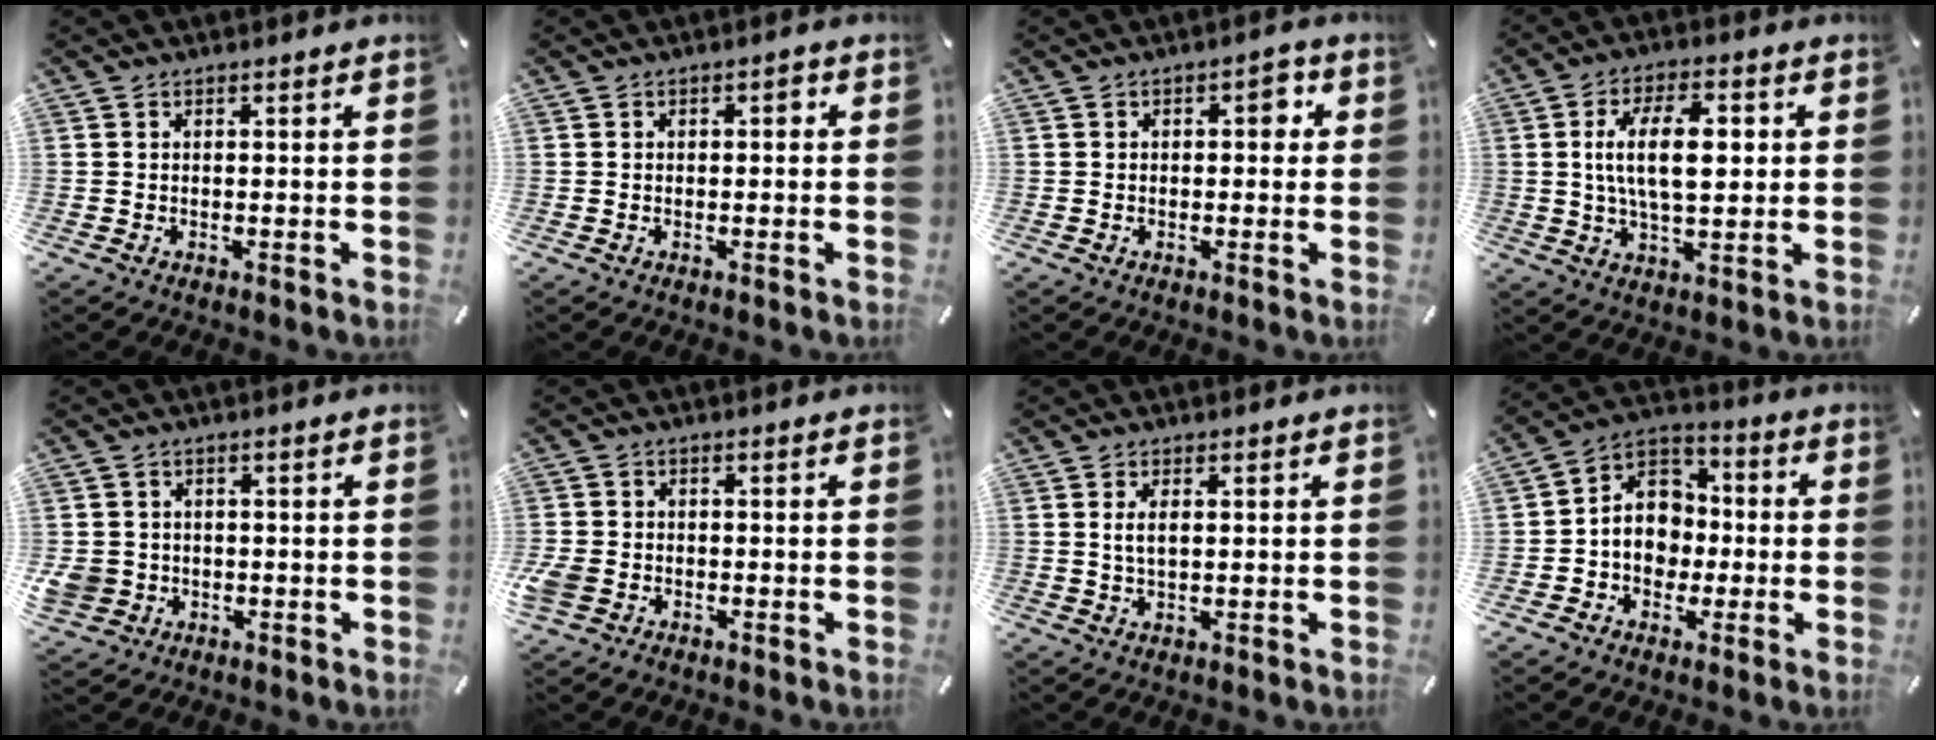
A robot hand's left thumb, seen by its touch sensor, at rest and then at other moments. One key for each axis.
{"total": 1.5, "fx": 0.0, "fy": 0.9, "fz": 1.2, "tx": -0.017, "ty": 0.005, "tz": -0.004}
{"total": 3.5, "fx": 0.3, "fy": 2.1, "fz": 2.7, "tx": -0.023, "ty": 0.001, "tz": -0.006}
{"total": 12.6, "fx": 1.9, "fy": 6.1, "fz": 10.9, "tx": -0.208, "ty": -0.001, "tz": 0.023}
{"total": 5.0, "fx": -0.8, "fy": 4.7, "fz": 1.3, "tx": -0.033, "ty": 0.004, "tz": -0.015}
{"total": 4.1, "fx": -1.5, "fy": 3.4, "fz": 1.8, "tx": -0.042, "ty": 0.004, "tz": -0.029}
{"total": 2.9, "fx": 0.6, "fy": 1.3, "fz": 2.6, "tx": -0.060, "ty": 0.001, "tz": 0.006}
{"total": 10.4, "fx": -2.0, "fy": 9.3, "fz": 4.1, "tx": -0.085, "ty": 0.016, "tz": -0.037}